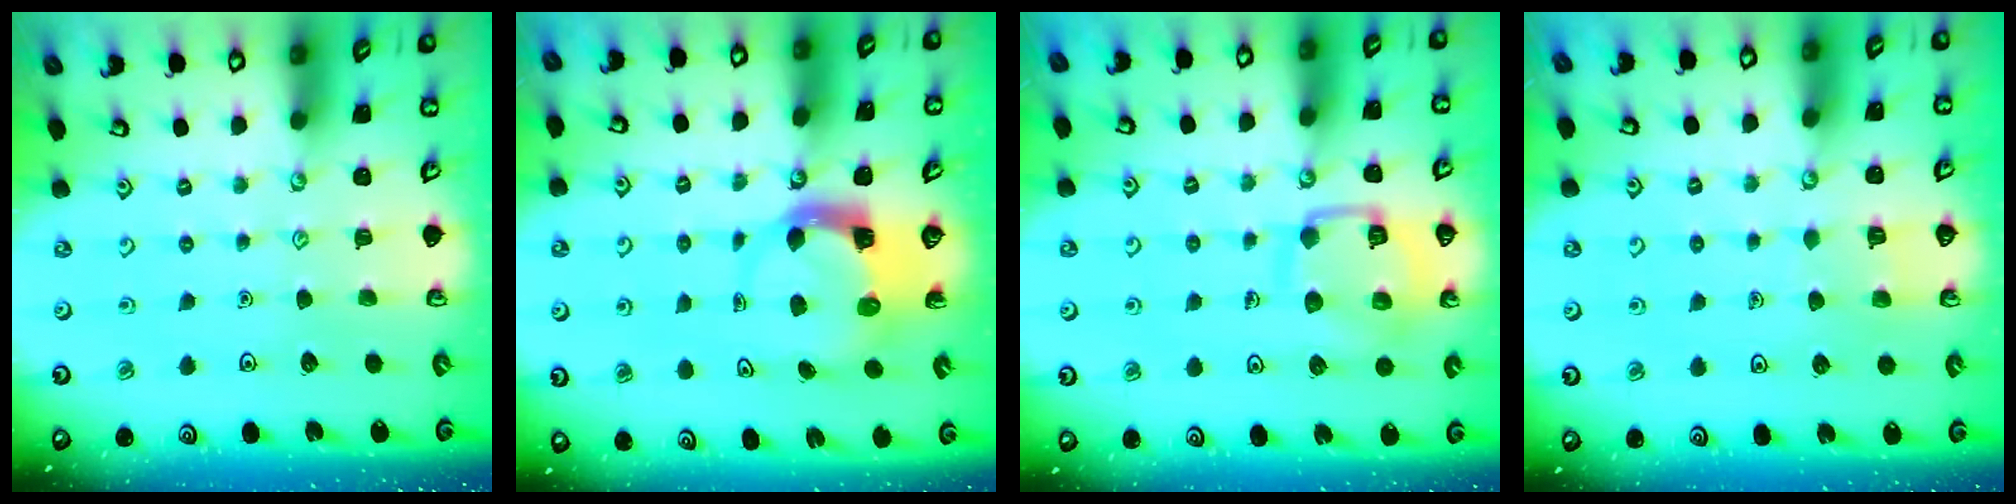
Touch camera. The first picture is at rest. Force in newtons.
{"total": 3.8, "press": 3.8, "slide": 0.6}
{"total": 13.2, "press": 13.1, "slide": 1.4}
{"total": 4.3, "press": 4.3, "slide": 0.4}